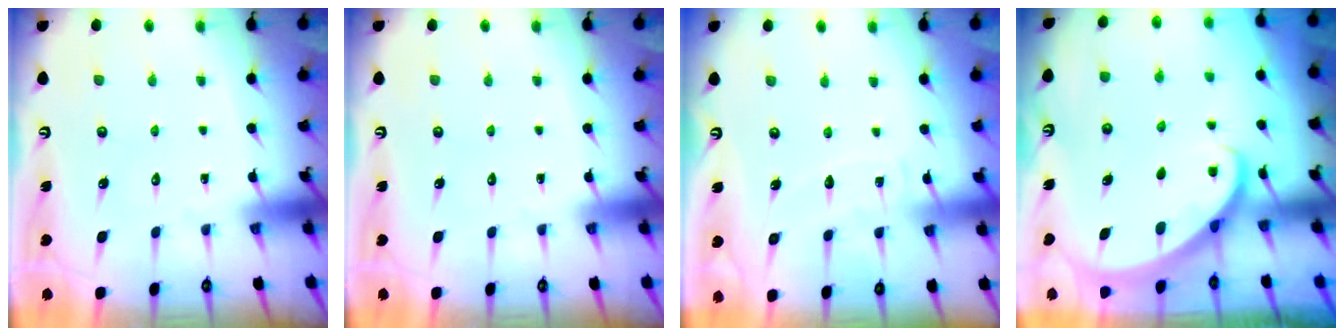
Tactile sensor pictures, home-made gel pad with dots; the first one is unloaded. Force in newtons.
{"total": 0.0}
{"total": 4.9, "press": 4.9, "slide": 0.6}
{"total": 2.6, "press": 2.6, "slide": 0.2}